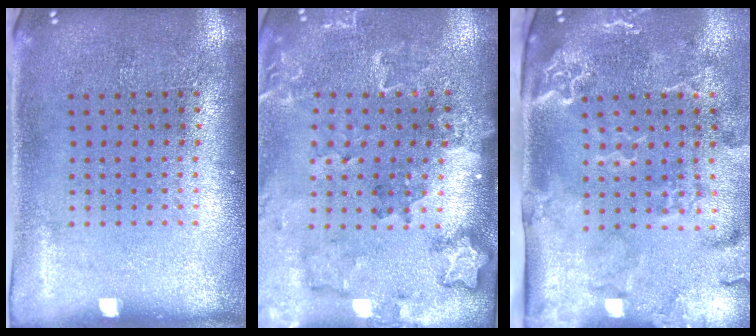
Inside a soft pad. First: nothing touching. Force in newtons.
{"total": 1.8, "press": 1.8, "slide": 0.2}
{"total": 3.1, "press": 2.4, "slide": 2.0}